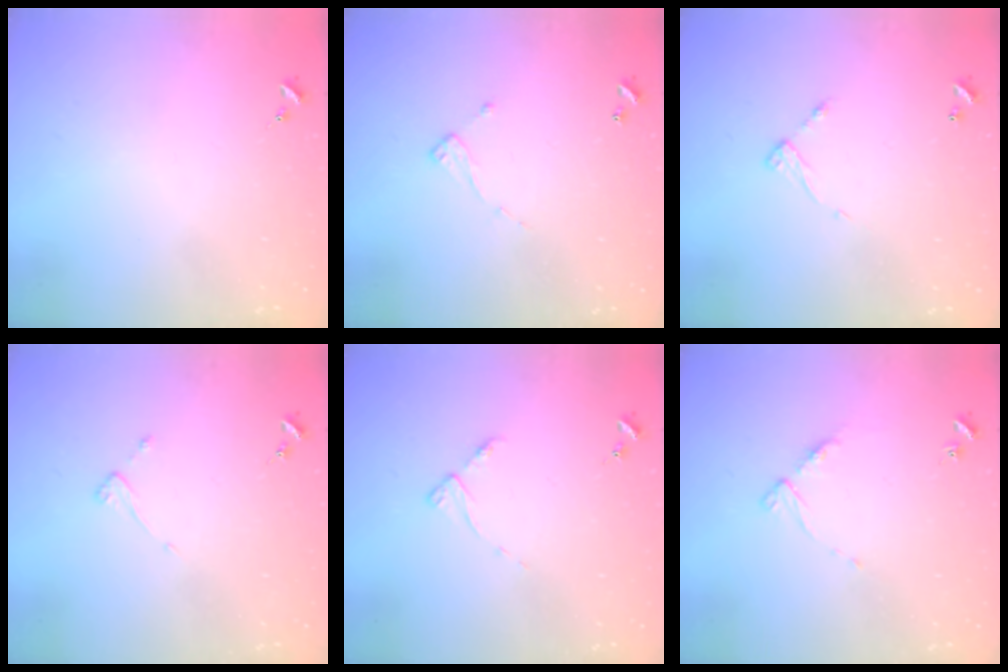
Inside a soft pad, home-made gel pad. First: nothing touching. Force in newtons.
{"total": 5.0, "press": 5.0, "slide": 0.4}
{"total": 6.4, "press": 6.4, "slide": 0.4}
{"total": 3.4, "press": 3.4, "slide": 0.1}
{"total": 4.4, "press": 4.3, "slide": 0.7}
{"total": 5.2, "press": 5.1, "slide": 0.7}